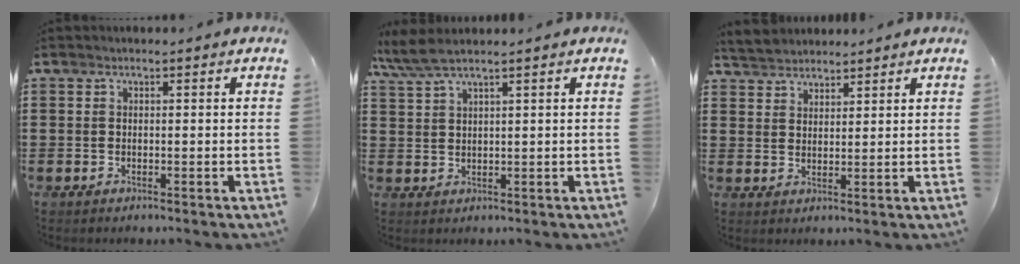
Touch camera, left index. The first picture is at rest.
{"total": 4.1, "force": [3.1, 0.2, 2.7], "torque": [-0.059, 0.000, 0.058]}
{"total": 3.5, "force": [3.4, 0.8, 0.0], "torque": [-0.012, -0.003, 0.064]}